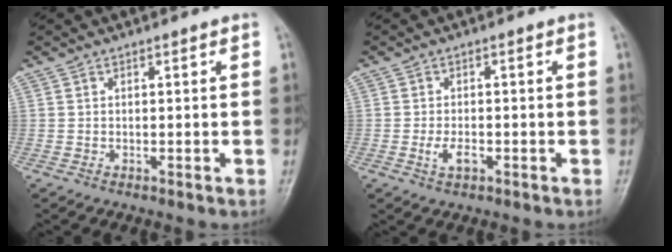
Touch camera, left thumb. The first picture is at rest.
{"total": 3.0, "force": [-1.1, 1.5, 2.3], "torque": [-0.046, 0.003, -0.018]}